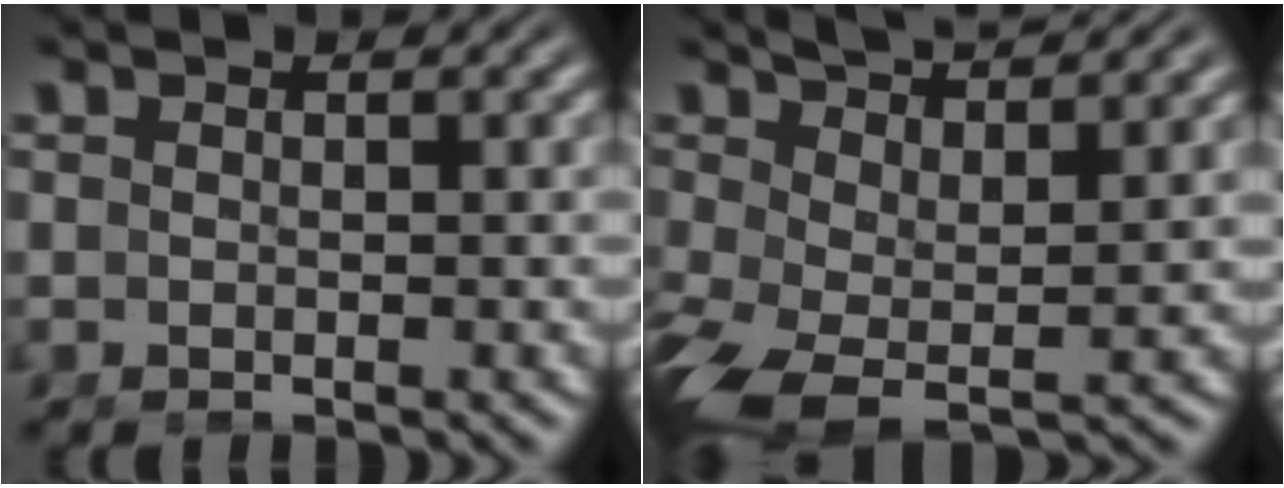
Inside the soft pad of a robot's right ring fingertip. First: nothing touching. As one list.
[{"total": 6.3, "force": [0.2, 4.0, 4.9], "torque": [-0.113, -0.021, 0.007]}]